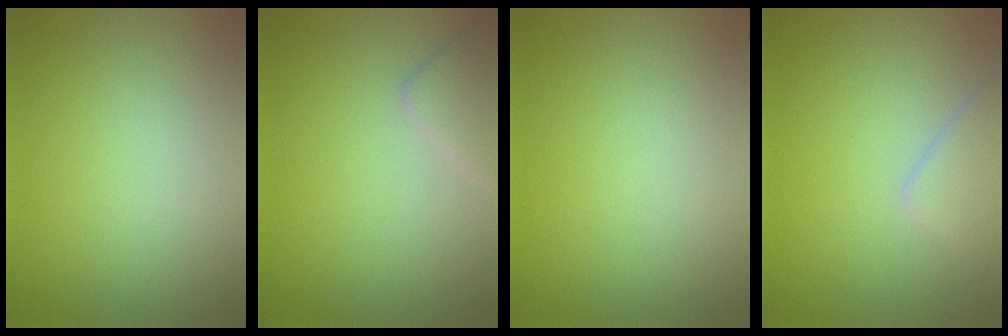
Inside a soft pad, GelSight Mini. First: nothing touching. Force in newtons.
{"total": 2.2, "press": 2.2, "slide": 0.2}
{"total": 0.0}
{"total": 2.3, "press": 2.3, "slide": 0.1}